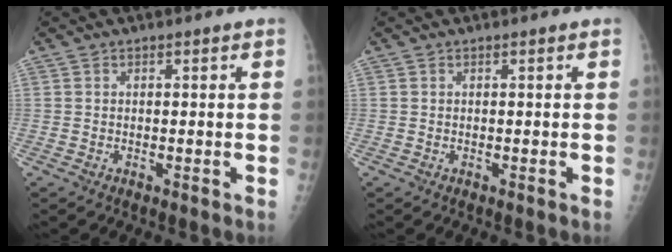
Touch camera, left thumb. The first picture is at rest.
{"total": 0.0}